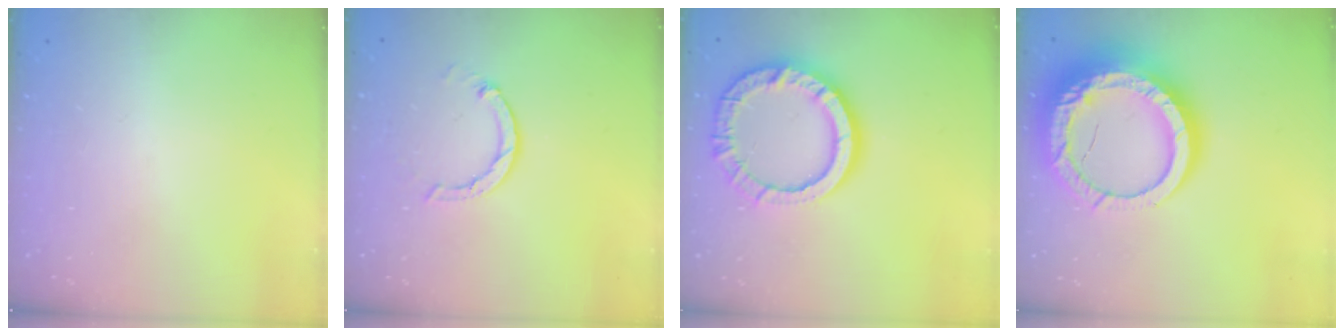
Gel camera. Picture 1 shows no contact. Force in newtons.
{"total": 4.4, "press": 4.3, "slide": 0.5}
{"total": 14.5, "press": 14.5, "slide": 1.1}
{"total": 22.8, "press": 22.7, "slide": 2.3}